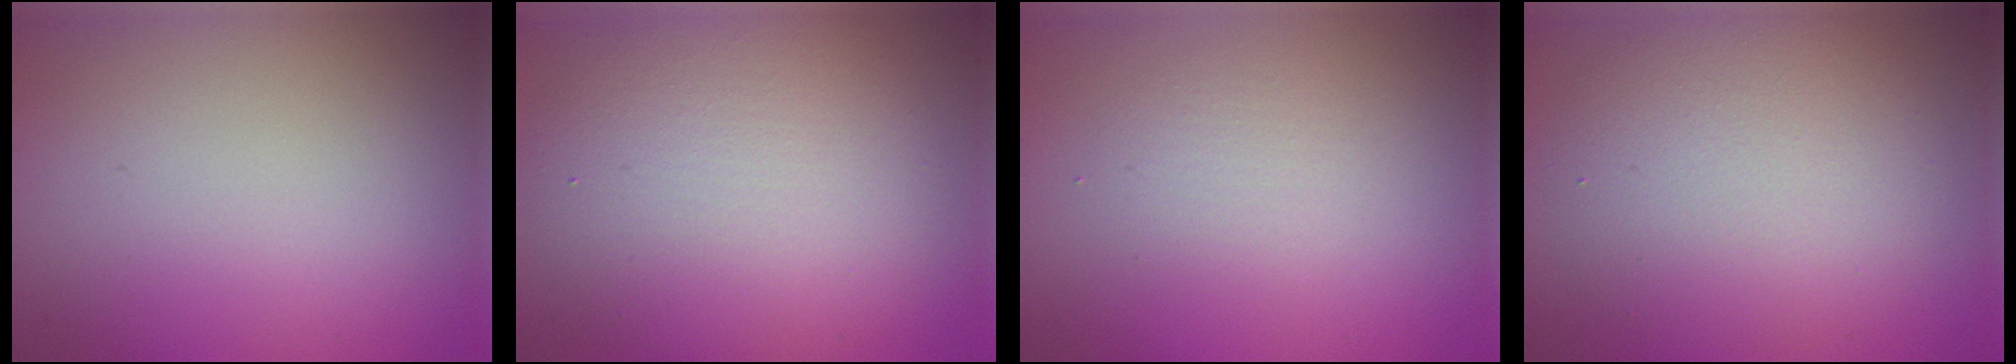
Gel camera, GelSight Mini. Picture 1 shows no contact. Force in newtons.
{"total": 8.8, "press": 8.8, "slide": 0.5}
{"total": 2.0, "press": 2.0, "slide": 0.0}
{"total": 5.9, "press": 5.9, "slide": 0.4}